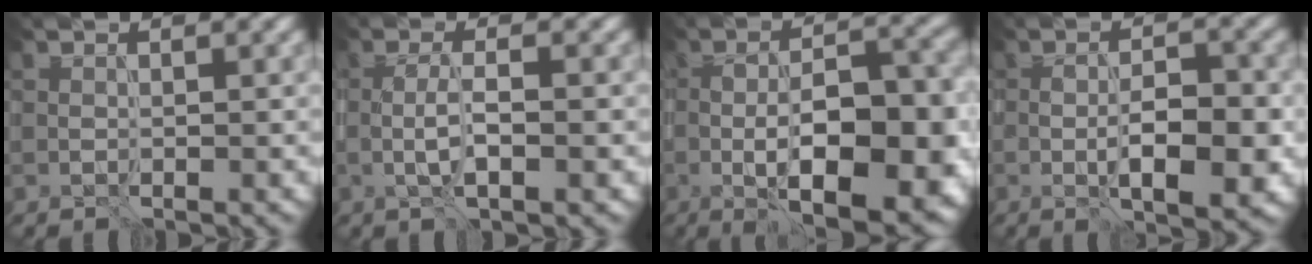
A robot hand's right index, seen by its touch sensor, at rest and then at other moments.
{"total": 2.6, "force": [-0.4, 0.5, 2.6], "torque": [-0.051, 0.001, -0.010]}
{"total": 11.7, "force": [-3.1, 4.4, 10.4], "torque": [-0.146, 0.004, -0.047]}
{"total": 5.7, "force": [-1.2, 2.0, 5.2], "torque": [-0.084, -0.003, -0.015]}